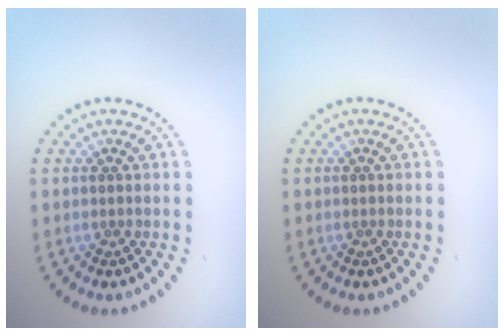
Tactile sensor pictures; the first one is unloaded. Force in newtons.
{"total": 0.0}